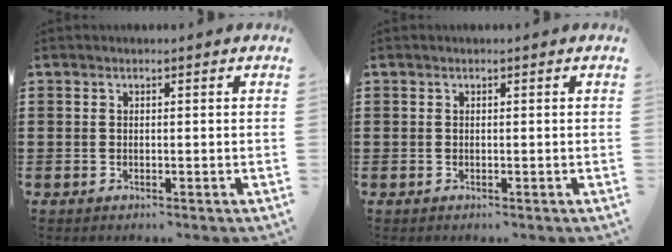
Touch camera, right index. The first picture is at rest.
{"total": 0.0}